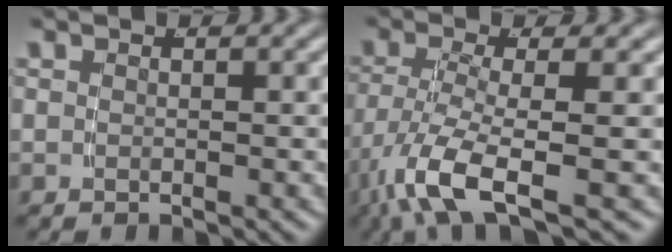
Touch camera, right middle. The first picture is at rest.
{"total": 6.3, "force": [-3.2, 2.1, 5.0], "torque": [-0.111, -0.036, -0.033]}